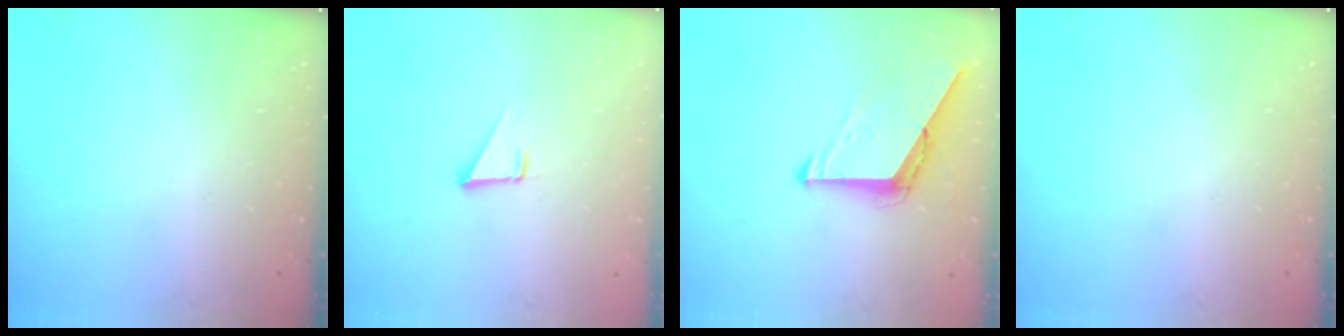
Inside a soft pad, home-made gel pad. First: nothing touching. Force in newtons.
{"total": 1.9, "press": 1.9, "slide": 0.1}
{"total": 7.1, "press": 7.1, "slide": 0.5}
{"total": 0.0}